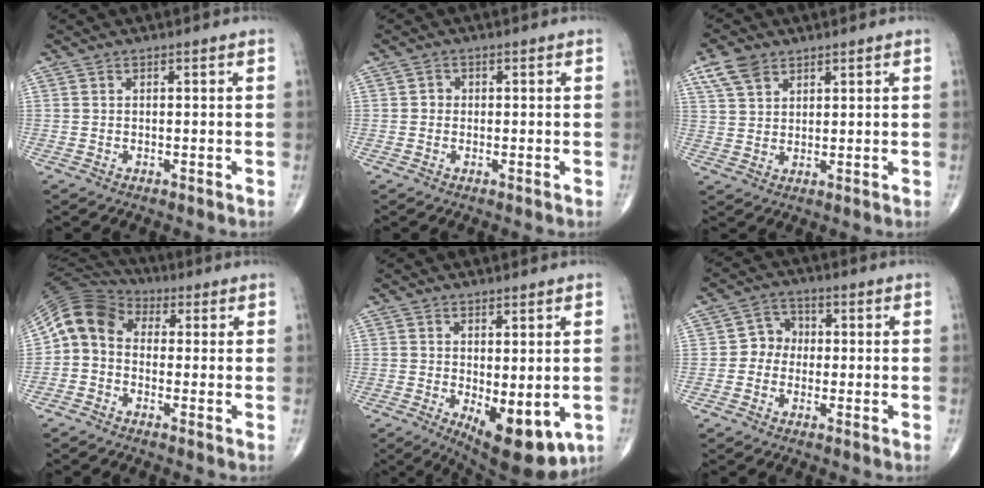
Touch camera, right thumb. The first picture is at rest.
{"total": 1.1, "force": [-0.1, 1.1, 0.3], "torque": [0.003, 0.004, -0.004]}
{"total": 5.8, "force": [3.5, 3.6, 2.8], "torque": [-0.046, -0.006, 0.074]}
{"total": 9.2, "force": [0.0, 7.2, 5.7], "torque": [-0.097, 0.032, -0.021]}
{"total": 11.1, "force": [-2.9, 4.7, 9.7], "torque": [-0.116, -0.020, -0.027]}
{"total": 4.4, "force": [-0.6, 4.0, 1.8], "torque": [-0.002, 0.016, -0.023]}